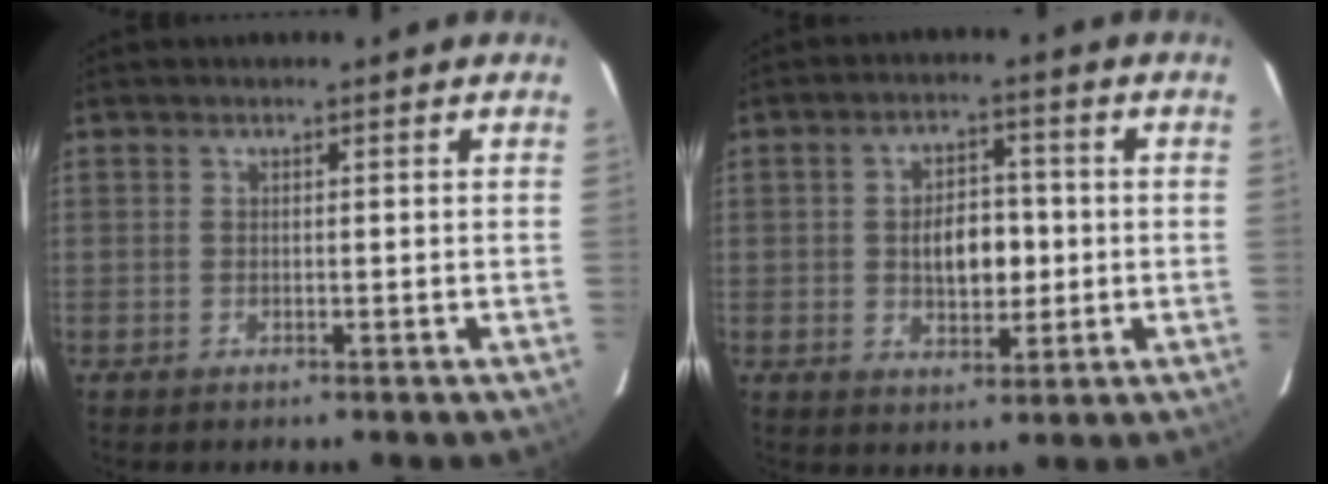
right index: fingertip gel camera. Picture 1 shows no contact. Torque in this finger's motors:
{"motor_torque": [1.03, 0.12, 0.46, 0.09]}